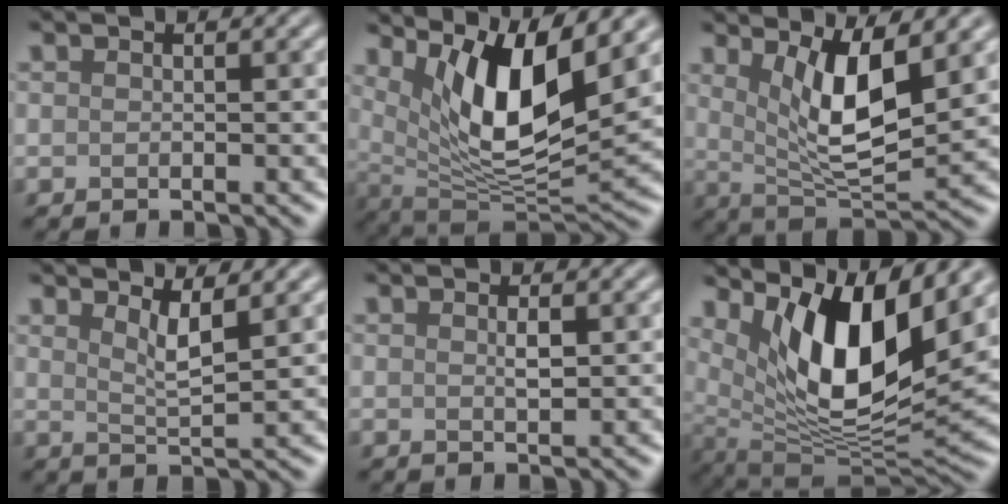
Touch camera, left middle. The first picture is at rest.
{"total": 9.6, "force": [4.1, 3.0, 8.1], "torque": [-0.137, -0.022, 0.082]}
{"total": 6.6, "force": [2.5, 2.0, 5.8], "torque": [-0.103, -0.015, 0.049]}
{"total": 2.8, "force": [1.6, 0.6, 2.2], "torque": [-0.031, -0.006, 0.029]}
{"total": 1.1, "force": [0.3, 0.3, 1.0], "torque": [-0.021, 0.000, 0.005]}
{"total": 11.6, "force": [4.6, 4.2, 9.8], "torque": [-0.162, -0.020, 0.092]}